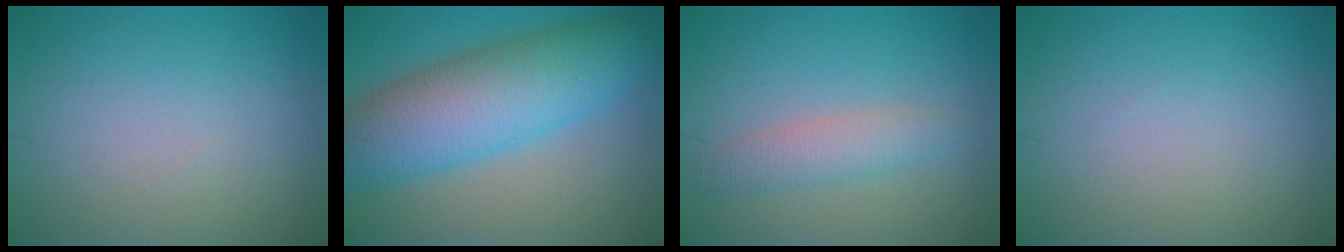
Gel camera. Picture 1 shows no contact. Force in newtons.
{"total": 10.1, "press": 10.1, "slide": 0.1}
{"total": 2.8, "press": 2.8, "slide": 0.1}
{"total": 0.0}